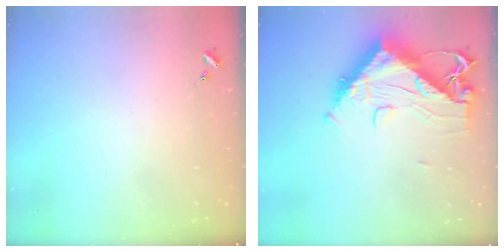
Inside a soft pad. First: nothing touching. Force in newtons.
{"total": 16.3, "press": 16.2, "slide": 1.6}